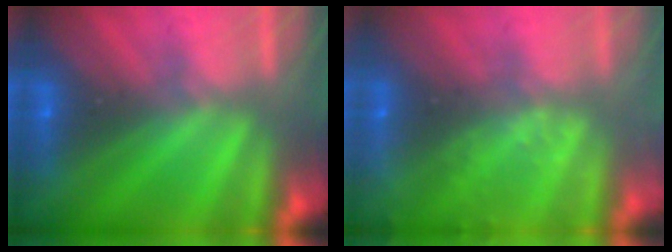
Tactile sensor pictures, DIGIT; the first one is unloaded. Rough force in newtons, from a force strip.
{"total": 2.4}